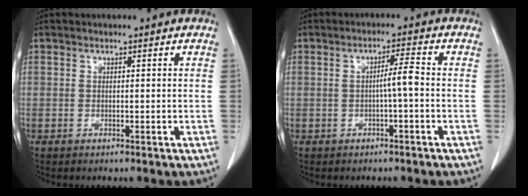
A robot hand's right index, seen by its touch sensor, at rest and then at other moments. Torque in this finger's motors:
{"motor_torque": [0.37, 0.00, 0.12, 0.05]}